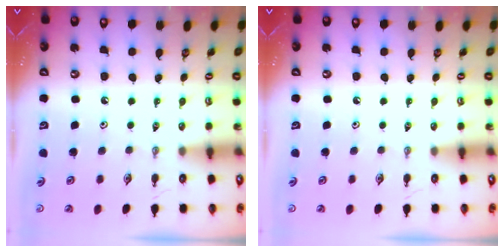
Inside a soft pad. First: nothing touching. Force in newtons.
{"total": 0.0}